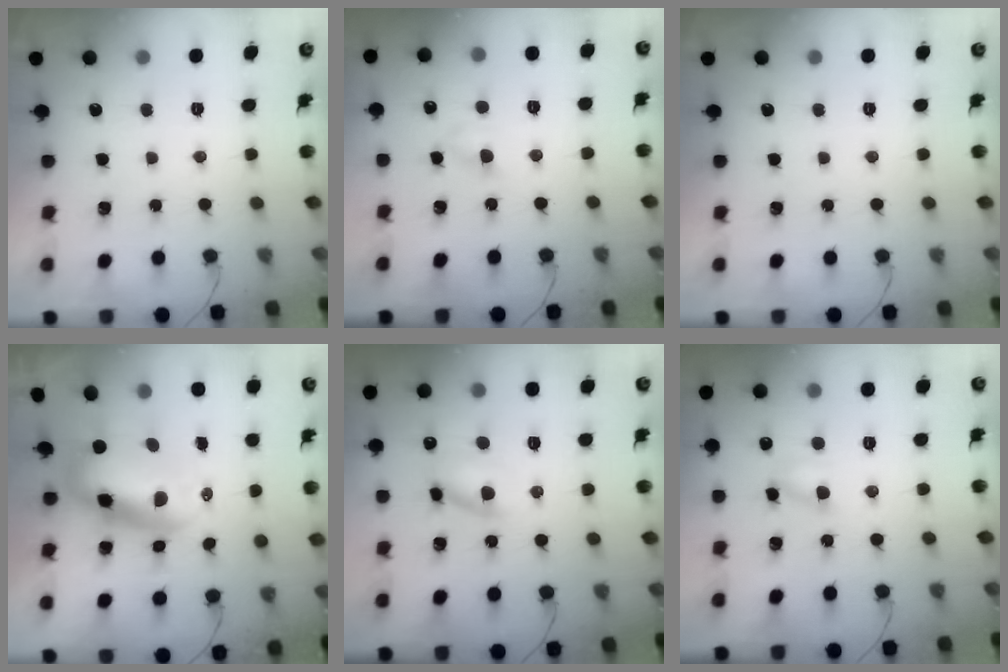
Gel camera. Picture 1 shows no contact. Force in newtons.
{"total": 3.5, "press": 3.3, "slide": 1.1}
{"total": 0.0}
{"total": 8.5, "press": 8.2, "slide": 2.1}
{"total": 8.4, "press": 8.3, "slide": 1.2}
{"total": 4.6, "press": 4.5, "slide": 0.8}